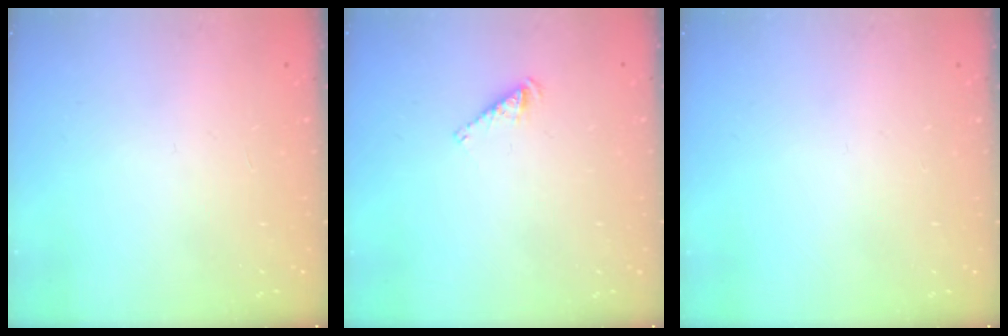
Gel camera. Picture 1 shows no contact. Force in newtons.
{"total": 2.8, "press": 2.8, "slide": 0.5}
{"total": 0.0}